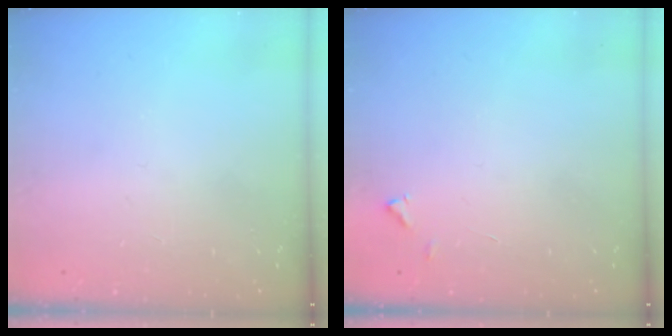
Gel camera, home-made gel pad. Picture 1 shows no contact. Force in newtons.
{"total": 4.0, "press": 3.9, "slide": 0.2}